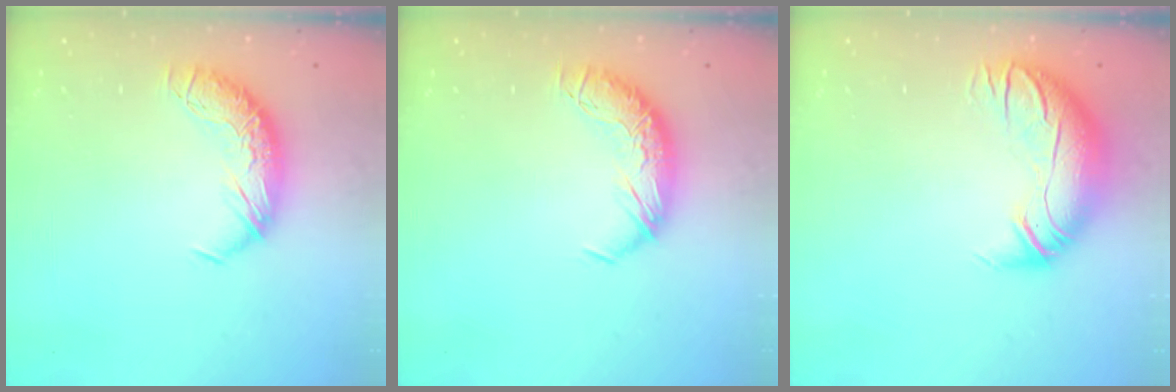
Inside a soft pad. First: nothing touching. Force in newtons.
{"total": 0.0}
{"total": 3.0, "press": 0.6, "slide": 2.9}